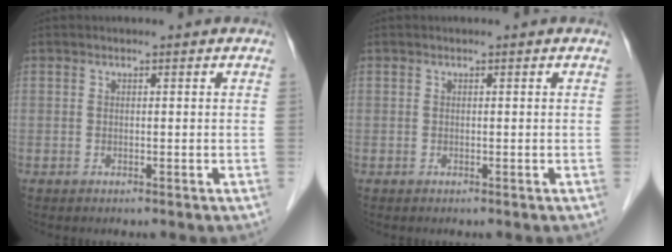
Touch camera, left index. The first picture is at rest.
{"total": 0.0}